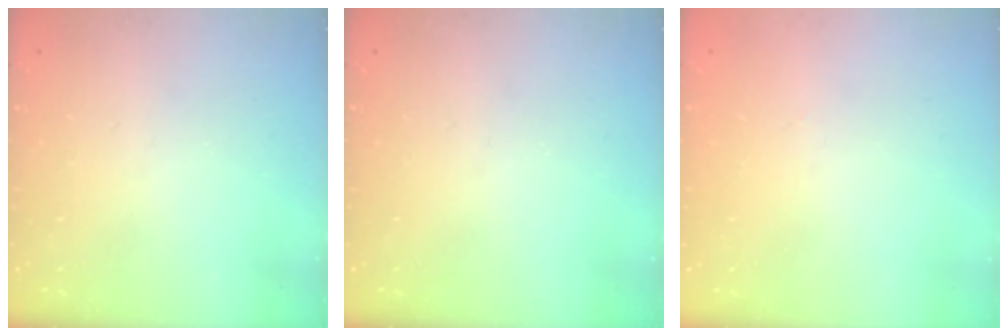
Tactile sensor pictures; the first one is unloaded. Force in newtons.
{"total": 0.0}
{"total": 0.0}